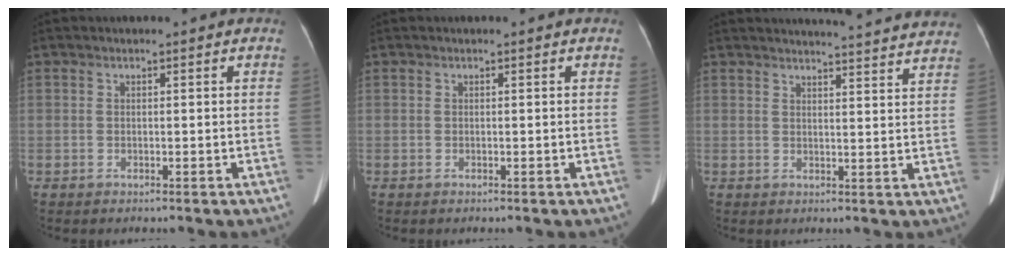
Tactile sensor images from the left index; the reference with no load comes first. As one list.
[{"total": 0.0}, {"total": 18.0, "force": [17.4, 0.9, 4.7], "torque": [-0.053, -0.030, 0.195]}]